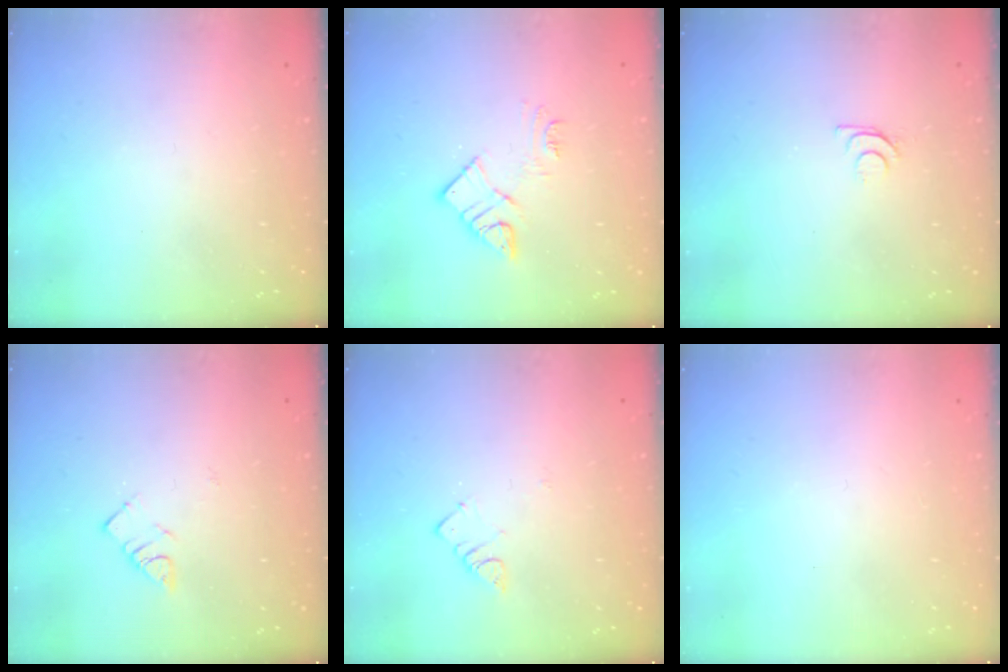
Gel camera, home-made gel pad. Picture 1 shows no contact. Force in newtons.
{"total": 9.7, "press": 9.6, "slide": 0.6}
{"total": 4.3, "press": 4.2, "slide": 0.5}
{"total": 3.6, "press": 3.5, "slide": 0.5}
{"total": 3.2, "press": 3.2, "slide": 0.3}
{"total": 1.6, "press": 1.6, "slide": 0.1}